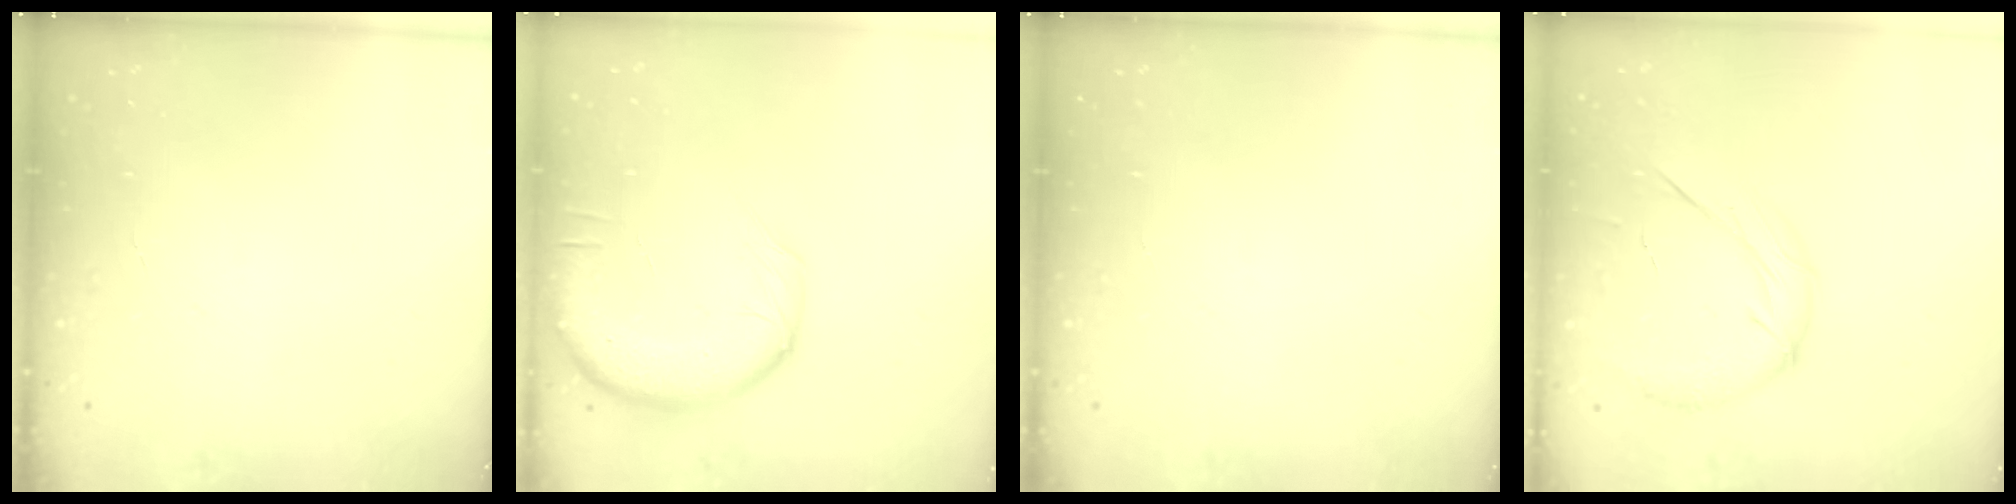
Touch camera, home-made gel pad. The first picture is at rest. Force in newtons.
{"total": 11.4, "press": 11.0, "slide": 3.1}
{"total": 0.0}
{"total": 13.5, "press": 13.4, "slide": 1.9}